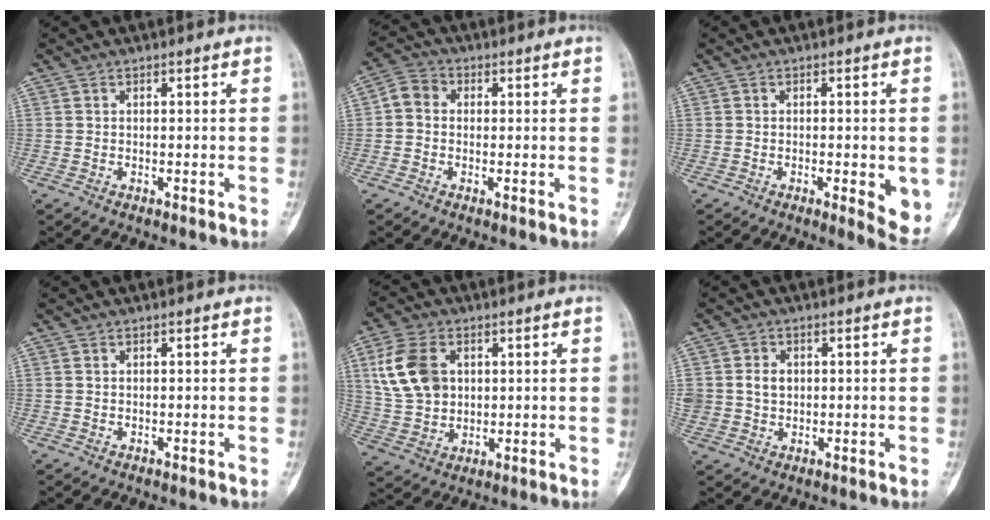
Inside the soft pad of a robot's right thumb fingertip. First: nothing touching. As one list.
[{"total": 4.6, "force": [0.0, 4.0, 2.3], "torque": [-0.029, 0.013, -0.012]}, {"total": 6.6, "force": [-1.5, 2.3, 6.0], "torque": [-0.061, -0.012, -0.015]}, {"total": 0.0}, {"total": 11.9, "force": [3.1, 8.7, 7.6], "torque": [-0.132, -0.003, 0.066]}, {"total": 4.5, "force": [0.4, 3.8, 2.3], "torque": [-0.025, 0.000, 0.009]}]